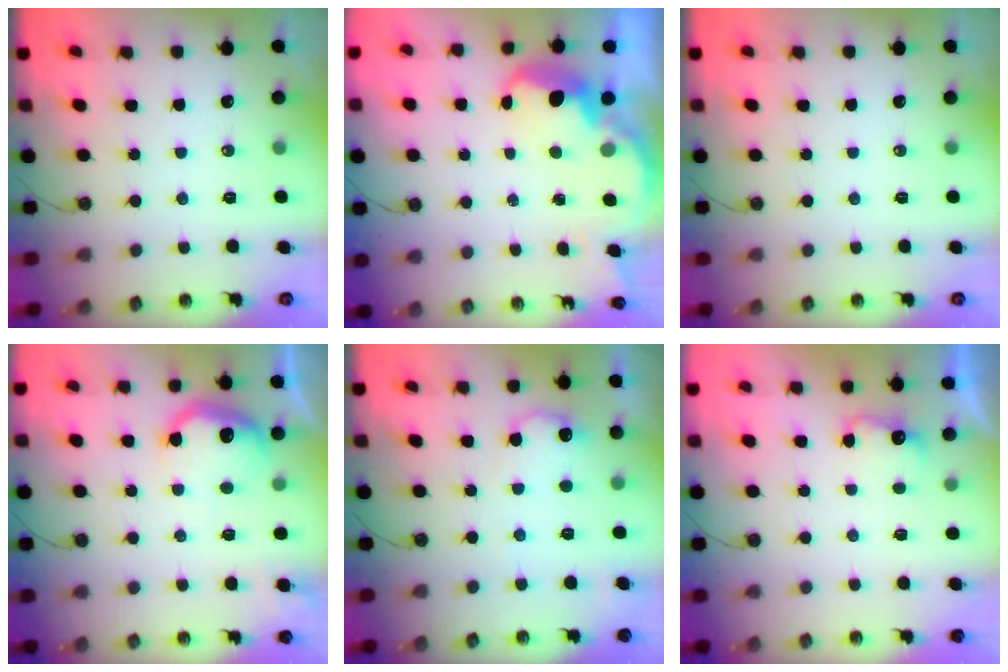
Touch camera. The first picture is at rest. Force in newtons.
{"total": 4.2, "press": 4.1, "slide": 0.8}
{"total": 0.0}
{"total": 12.0, "press": 11.9, "slide": 0.9}
{"total": 9.3, "press": 9.3, "slide": 0.7}
{"total": 3.0, "press": 2.9, "slide": 1.0}